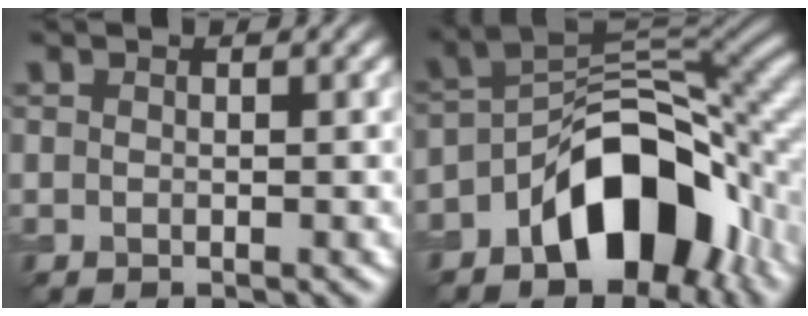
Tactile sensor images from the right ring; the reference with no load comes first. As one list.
[{"total": 10.8, "force": [-5.1, 5.8, 7.5], "torque": [-0.102, 0.015, -0.086]}]